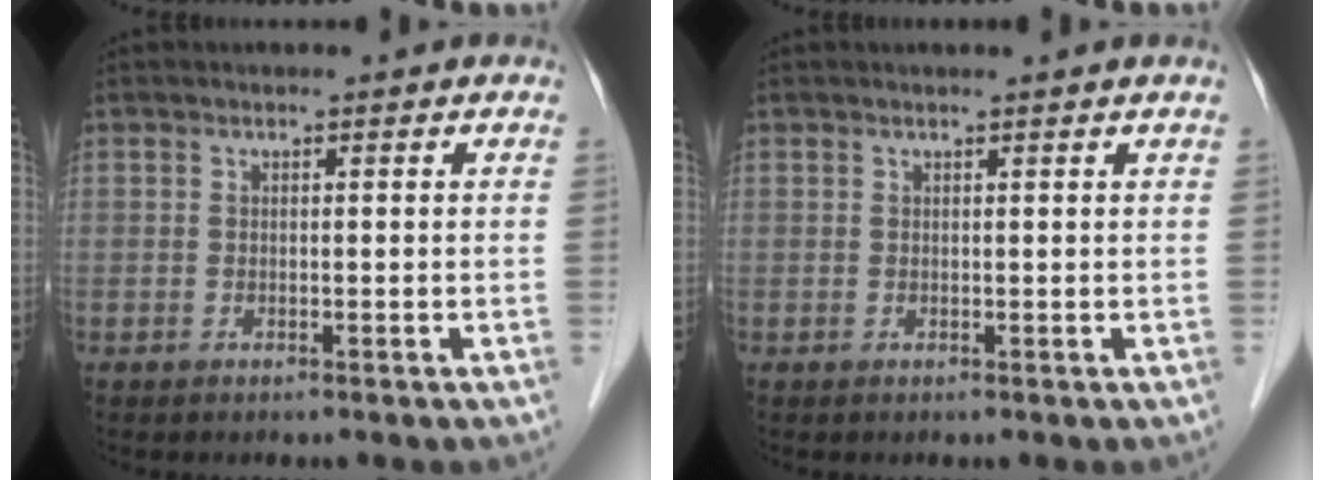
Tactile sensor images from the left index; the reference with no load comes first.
{"total": 0.7, "force": [0.6, -0.2, 0.3], "torque": [-0.007, -0.001, 0.017]}